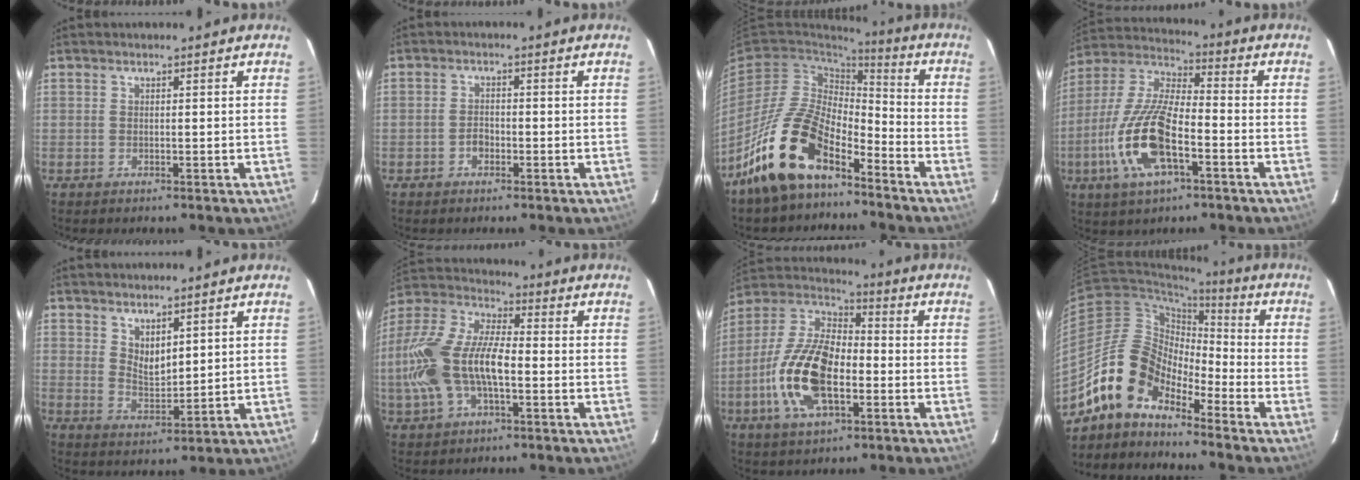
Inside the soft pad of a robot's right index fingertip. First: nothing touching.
{"total": 2.1, "force": [-1.1, 1.5, 1.0], "torque": [-0.020, 0.007, -0.018]}
{"total": 15.8, "force": [-10.7, 6.9, 9.3], "torque": [-0.182, 0.015, -0.203]}
{"total": 16.8, "force": [-6.1, 6.1, 14.4], "torque": [-0.307, -0.010, -0.122]}
{"total": 4.8, "force": [3.4, 2.2, 2.7], "torque": [-0.040, -0.006, 0.065]}
{"total": 17.3, "force": [-3.2, 8.1, 14.9], "torque": [-0.317, 0.006, -0.063]}
{"total": 17.3, "force": [-4.8, 8.3, 14.4], "torque": [-0.304, 0.001, -0.094]}
{"total": 11.5, "force": [-9.2, 5.2, 4.6], "torque": [-0.086, 0.029, -0.188]}